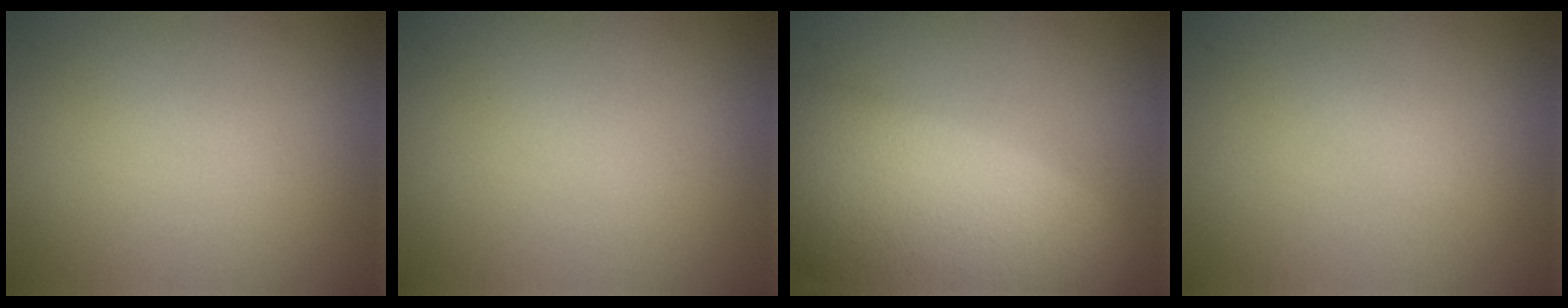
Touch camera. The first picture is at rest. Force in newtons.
{"total": 0.0}
{"total": 13.8, "press": 13.7, "slide": 1.2}
{"total": 0.9, "press": 0.9, "slide": 0.0}